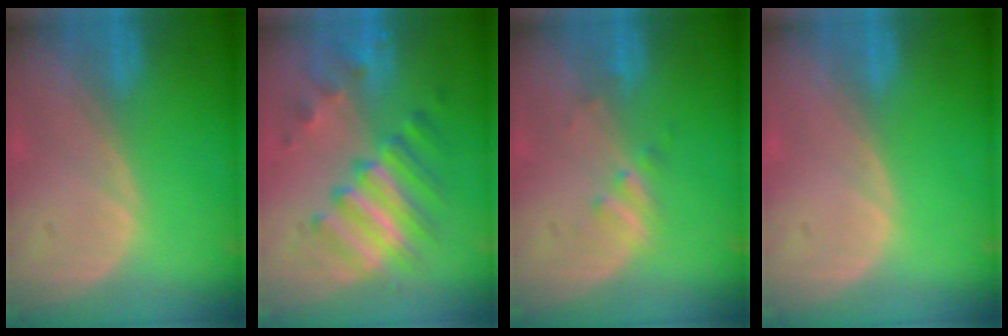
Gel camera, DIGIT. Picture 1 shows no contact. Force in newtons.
{"total": 8.9, "press": 8.5, "slide": 2.7}
{"total": 1.9, "press": 1.9, "slide": 0.3}
{"total": 0.0}